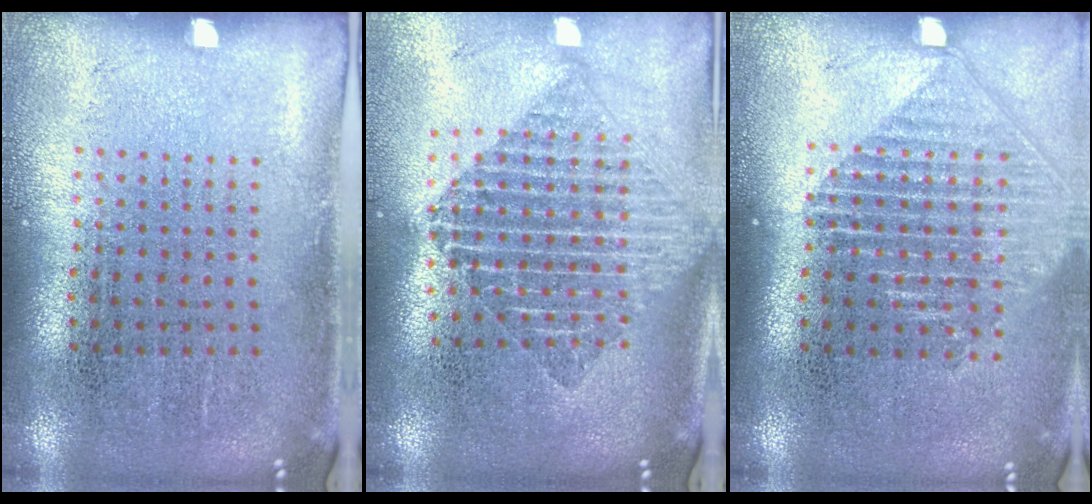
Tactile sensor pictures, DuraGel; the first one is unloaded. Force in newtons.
{"total": 1.8, "press": 1.5, "slide": 1.1}
{"total": 1.4, "press": 1.2, "slide": 0.7}